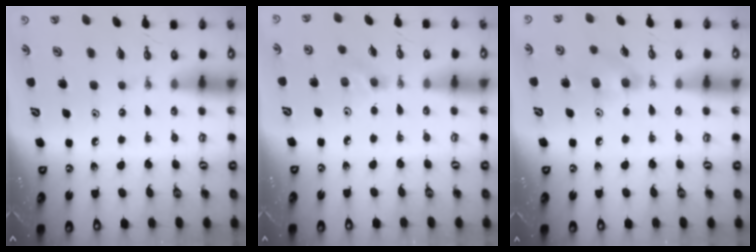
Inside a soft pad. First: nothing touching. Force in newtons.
{"total": 3.7, "press": 3.7, "slide": 0.6}
{"total": 7.4, "press": 7.2, "slide": 1.4}